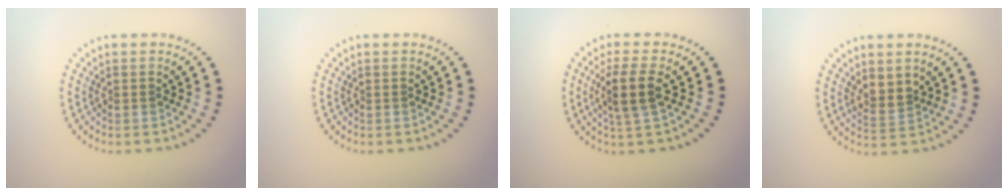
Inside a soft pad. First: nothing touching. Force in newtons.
{"total": 0.0}
{"total": 3.2, "press": 2.7, "slide": 1.8}
{"total": 2.2, "press": 1.8, "slide": 1.2}